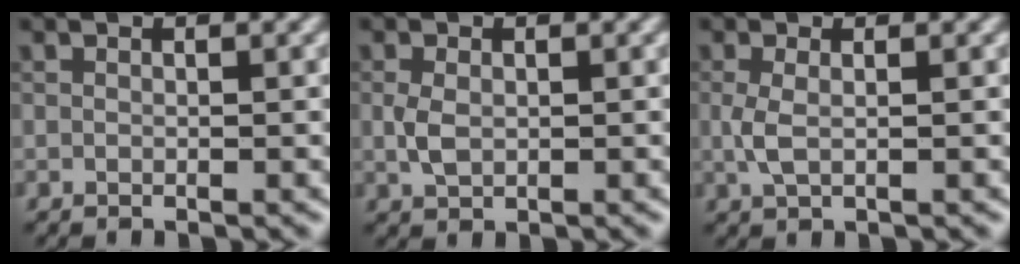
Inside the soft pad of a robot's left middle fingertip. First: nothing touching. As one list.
[{"total": 1.9, "force": [0.1, 1.3, 1.4], "torque": [-0.036, 0.000, 0.004]}, {"total": 1.7, "force": [0.1, 0.7, 1.5], "torque": [-0.039, -0.001, 0.002]}]